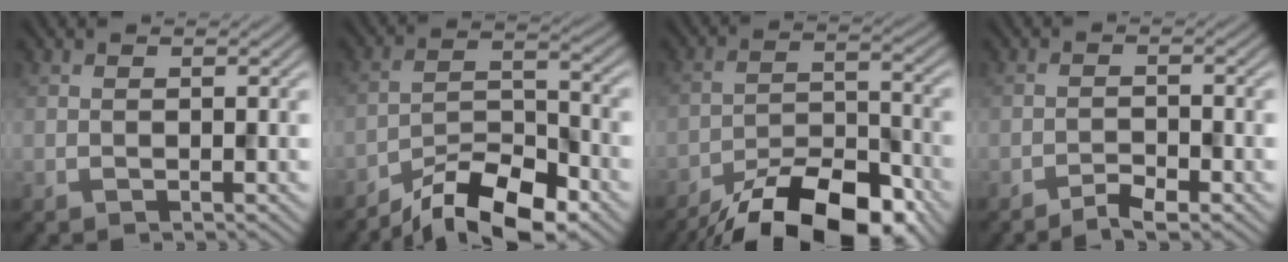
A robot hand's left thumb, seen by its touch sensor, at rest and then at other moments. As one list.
[{"total": 11.3, "force": [-8.8, 3.3, 6.2], "torque": [-0.107, 0.002, -0.166]}, {"total": 14.9, "force": [-11.7, 5.0, 7.8], "torque": [-0.131, -0.028, -0.181]}, {"total": 2.7, "force": [-2.2, 0.5, 1.6], "torque": [-0.029, 0.004, -0.042]}]